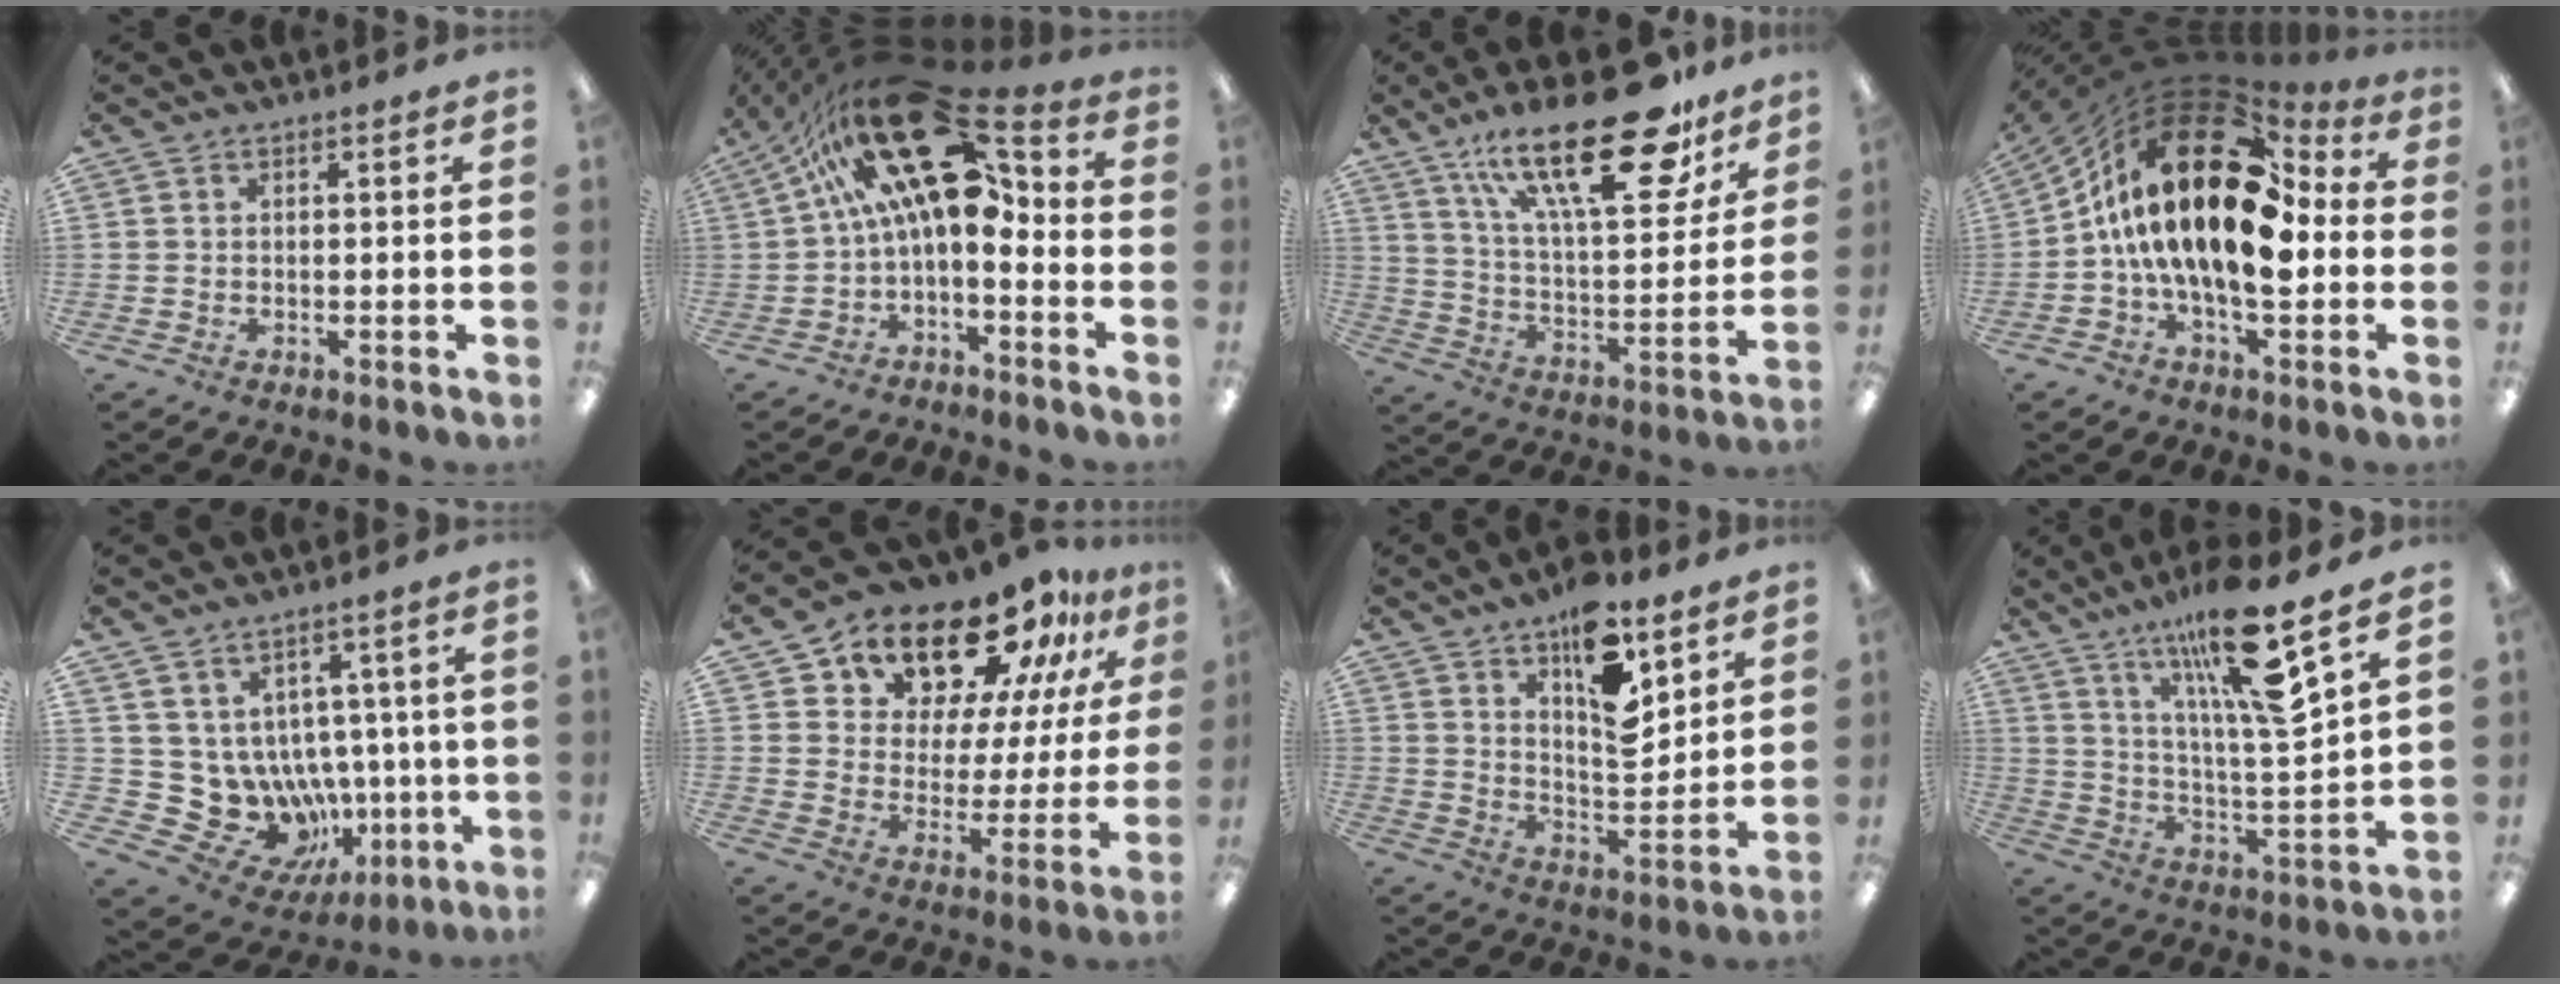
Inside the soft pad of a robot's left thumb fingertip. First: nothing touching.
{"total": 24.7, "force": [9.0, 11.3, 20.1], "torque": [-0.324, -0.040, 0.163]}
{"total": 29.2, "force": [17.9, 10.8, 20.4], "torque": [-0.311, -0.099, 0.296]}
{"total": 25.2, "force": [2.4, 12.1, 22.0], "torque": [-0.444, -0.015, 0.036]}
{"total": 10.1, "force": [-0.5, 9.5, 3.4], "torque": [-0.098, -0.036, 0.022]}
{"total": 18.6, "force": [15.4, 7.7, 7.0], "torque": [-0.129, -0.122, 0.268]}
{"total": 14.7, "force": [9.9, 5.6, 9.2], "torque": [-0.128, -0.063, 0.165]}
{"total": 19.4, "force": [13.4, 2.5, 13.8], "torque": [-0.248, -0.068, 0.210]}